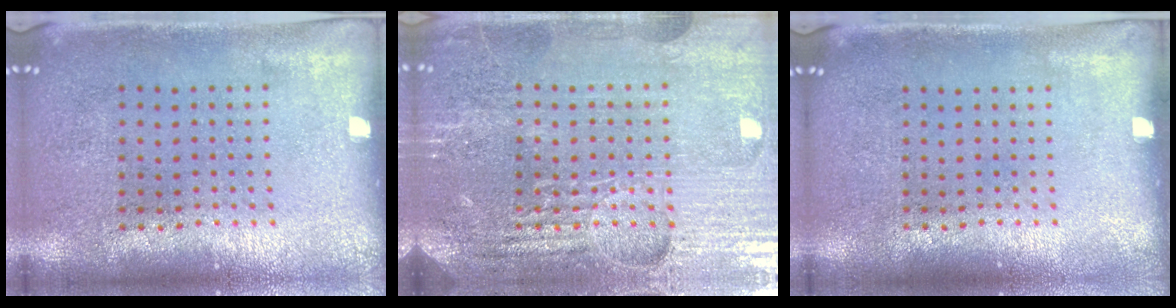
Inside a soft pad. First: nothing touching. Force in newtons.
{"total": 4.9, "press": 4.6, "slide": 1.6}
{"total": 0.0}